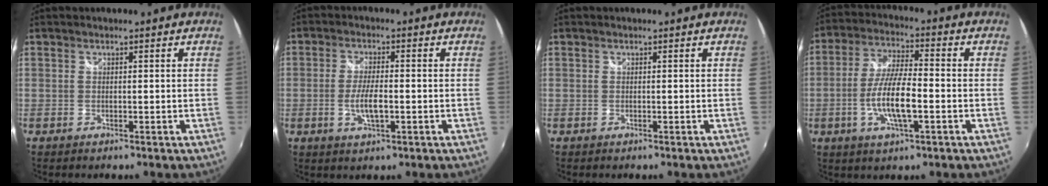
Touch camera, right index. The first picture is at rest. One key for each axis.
{"total": 5.2, "fx": -1.3, "fy": 1.5, "fz": 4.8, "tx": -0.099, "ty": -0.005, "tz": -0.024}
{"total": 0.0}
{"total": 10.4, "fx": -2.9, "fy": 2.4, "fz": 9.6, "tx": -0.194, "ty": -0.002, "tz": -0.055}